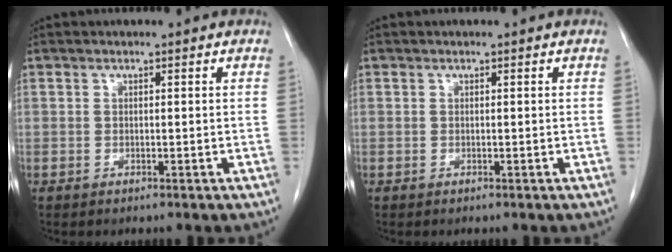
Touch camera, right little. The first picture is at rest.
{"total": 0.0}